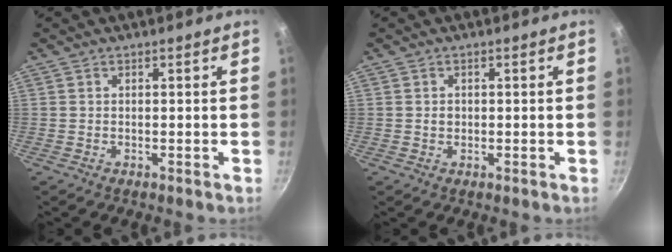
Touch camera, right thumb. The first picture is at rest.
{"total": 1.1, "force": [0.0, 0.9, 0.5], "torque": [-0.005, 0.002, 0.000]}